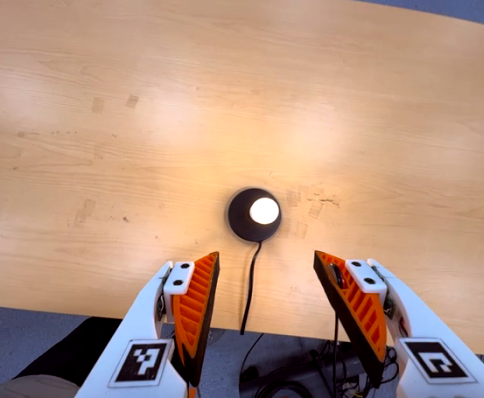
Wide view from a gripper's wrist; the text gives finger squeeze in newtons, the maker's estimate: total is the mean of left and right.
{"total": 0.0}